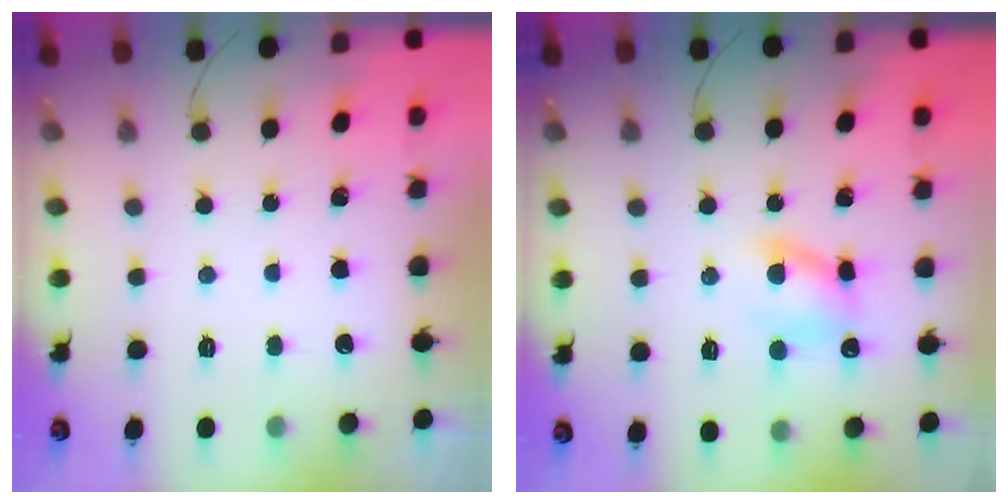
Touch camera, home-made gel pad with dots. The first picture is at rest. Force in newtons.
{"total": 7.6, "press": 7.4, "slide": 1.3}